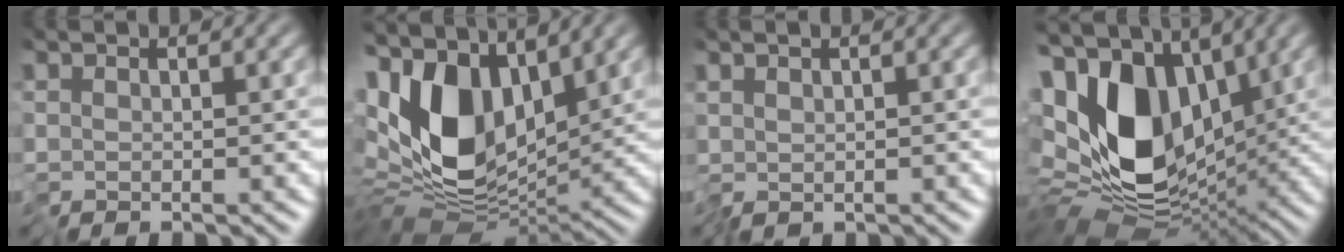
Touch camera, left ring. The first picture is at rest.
{"total": 11.2, "force": [1.4, 7.0, 8.7], "torque": [-0.182, -0.011, 0.015]}
{"total": 1.0, "force": [0.0, 0.7, 0.7], "torque": [-0.014, -0.002, 0.000]}
{"total": 15.4, "force": [1.5, 10.4, 11.3], "torque": [-0.216, -0.019, 0.038]}